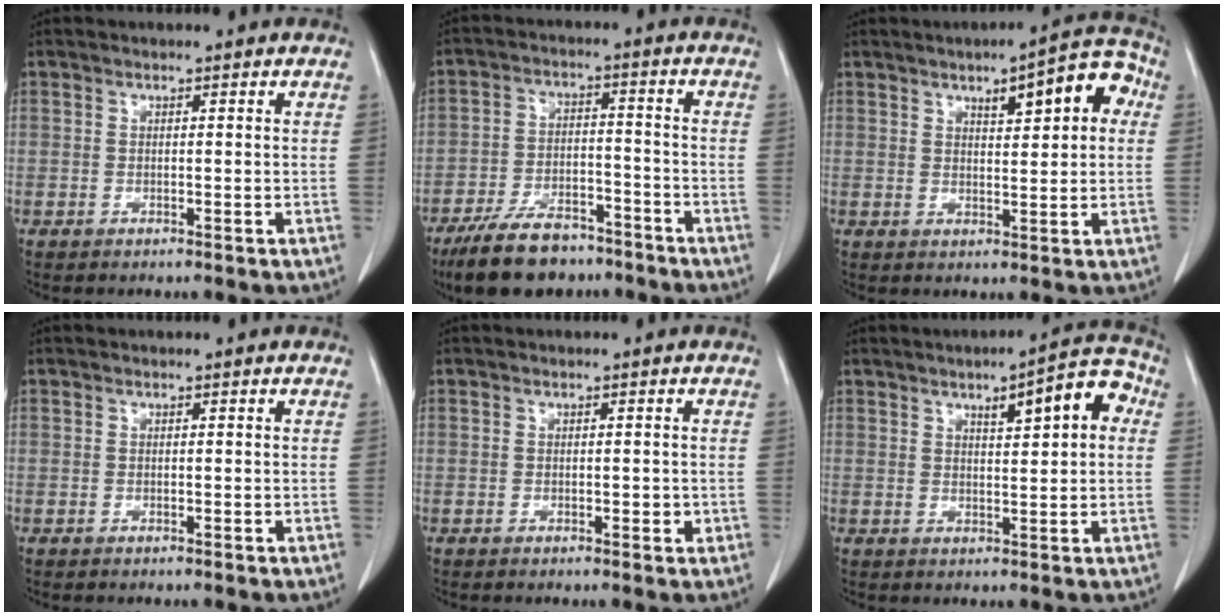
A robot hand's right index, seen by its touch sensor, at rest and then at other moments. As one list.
[{"total": 12.8, "force": [-9.9, 5.3, 6.3], "torque": [-0.111, -0.002, -0.167]}, {"total": 10.2, "force": [3.5, 3.1, 9.0], "torque": [-0.119, 0.029, 0.048]}, {"total": 0.5, "force": [-0.1, 0.3, 0.4], "torque": [-0.014, 0.003, 0.000]}, {"total": 2.3, "force": [-0.4, 1.2, 1.9], "torque": [-0.033, 0.002, 0.000]}, {"total": 9.2, "force": [2.9, 2.4, 8.4], "torque": [-0.117, 0.026, 0.041]}]